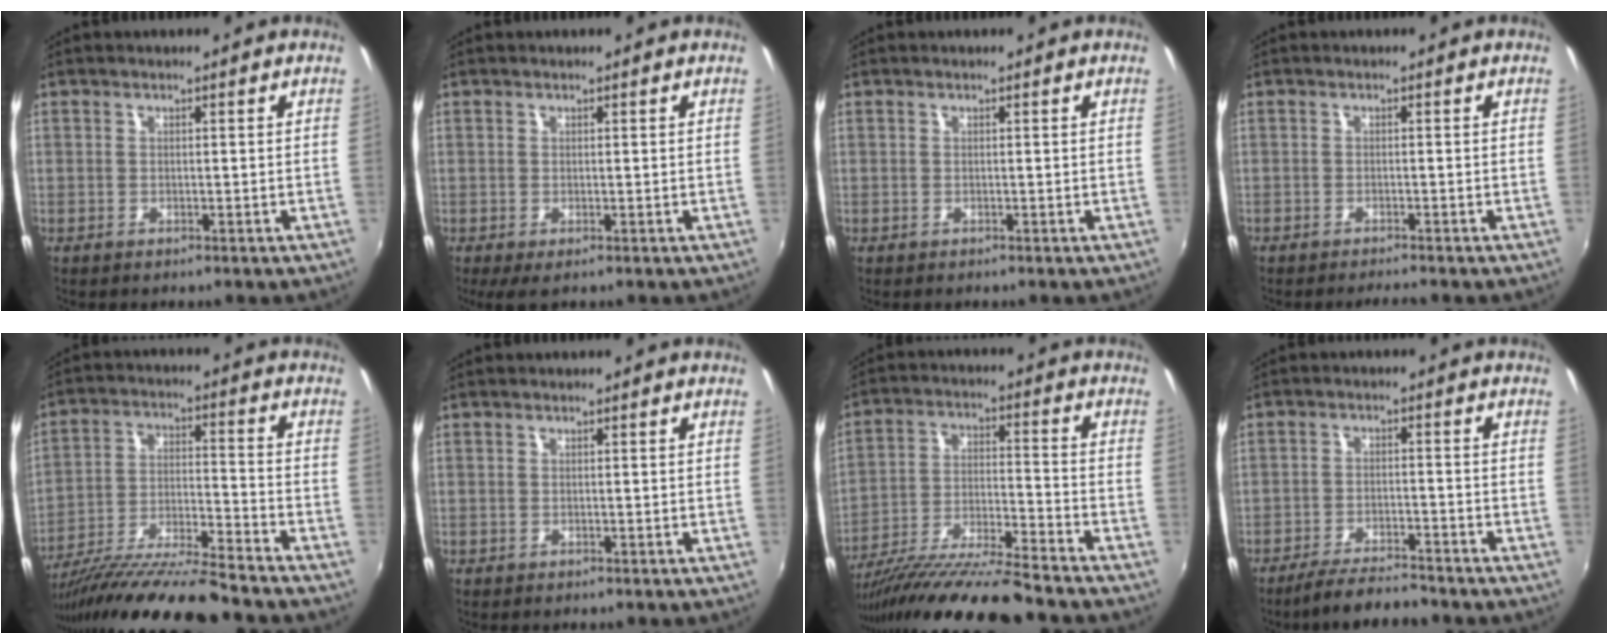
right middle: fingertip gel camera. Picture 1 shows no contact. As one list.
[{"total": 1.3, "force": [0.0, 0.3, 1.2], "torque": [-0.022, -0.004, -0.001]}, {"total": 0.0}, {"total": 2.0, "force": [-1.9, 0.0, 0.6], "torque": [-0.020, -0.008, -0.034]}, {"total": 17.0, "force": [-14.8, -0.2, 8.3], "torque": [-0.162, -0.039, -0.258]}, {"total": 0.0}, {"total": 16.8, "force": [-14.6, -0.1, 8.4], "torque": [-0.165, -0.039, -0.254]}, {"total": 7.2, "force": [-6.5, 1.1, 2.9], "torque": [-0.075, -0.007, -0.108]}]